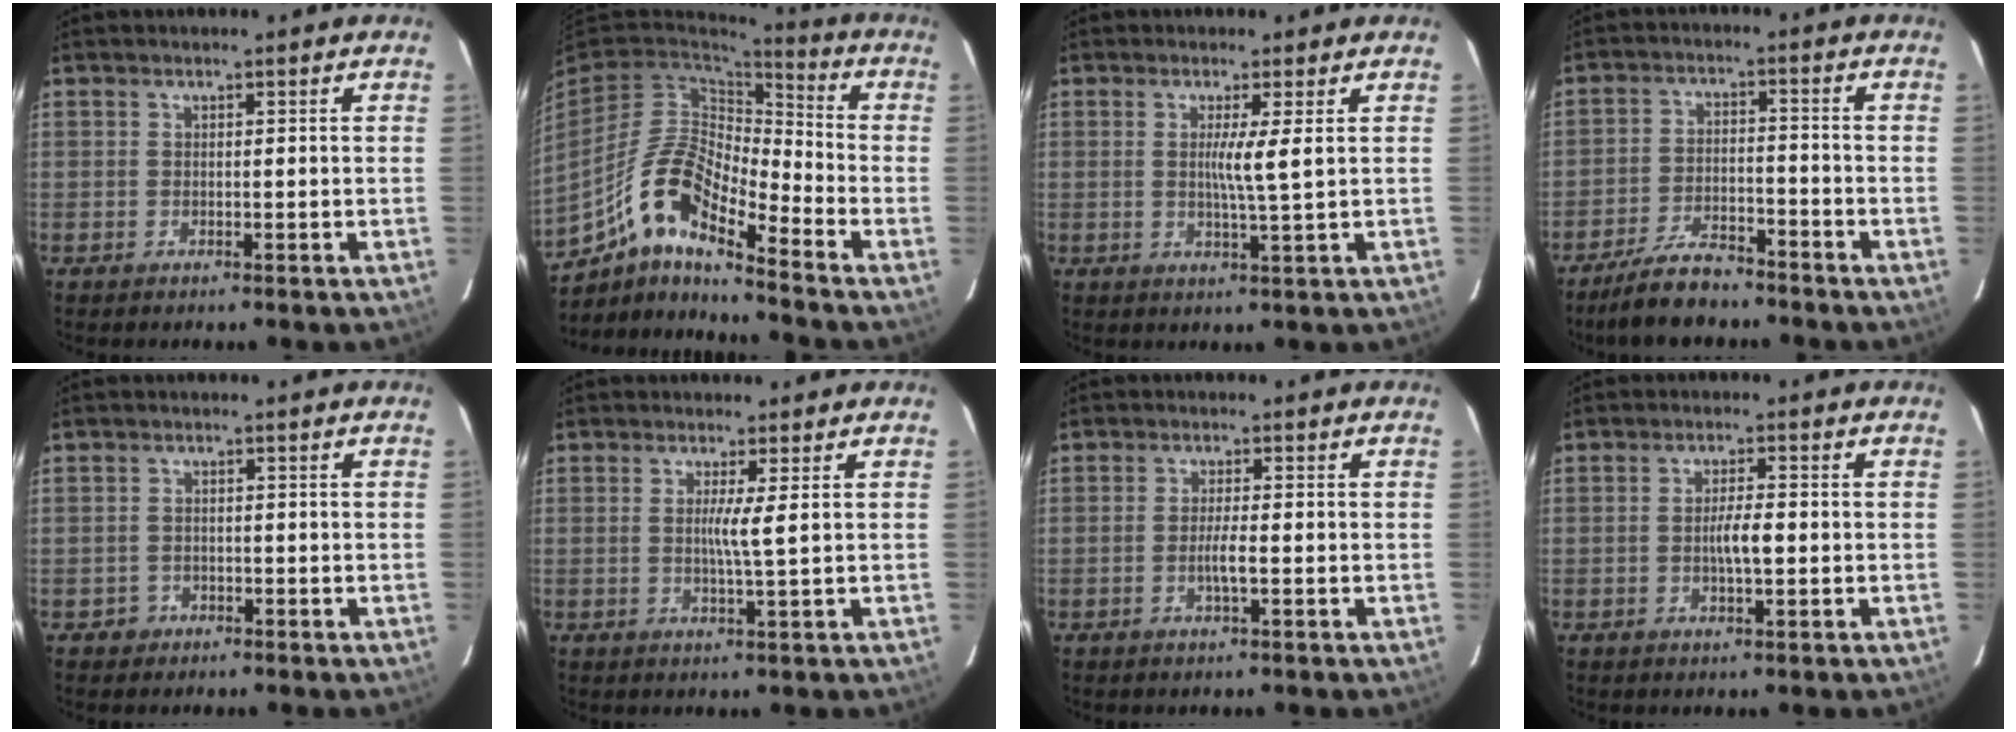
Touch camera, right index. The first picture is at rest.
{"total": 13.6, "force": [-9.3, 3.1, 9.4], "torque": [-0.190, 0.017, -0.170]}
{"total": 3.7, "force": [0.7, -0.8, 3.6], "torque": [-0.066, -0.009, 0.010]}
{"total": 7.9, "force": [-6.9, 2.1, 3.4], "torque": [-0.067, -0.013, -0.124]}
{"total": 1.5, "force": [-0.8, 1.3, -0.1], "torque": [0.000, 0.006, -0.014]}
{"total": 2.7, "force": [0.4, -0.7, 2.6], "torque": [-0.049, -0.006, 0.007]}
{"total": 2.3, "force": [-0.6, 0.0, 2.2], "torque": [-0.044, -0.001, -0.011]}
{"total": 3.5, "force": [-0.5, 0.6, 3.4], "torque": [-0.063, 0.001, -0.008]}